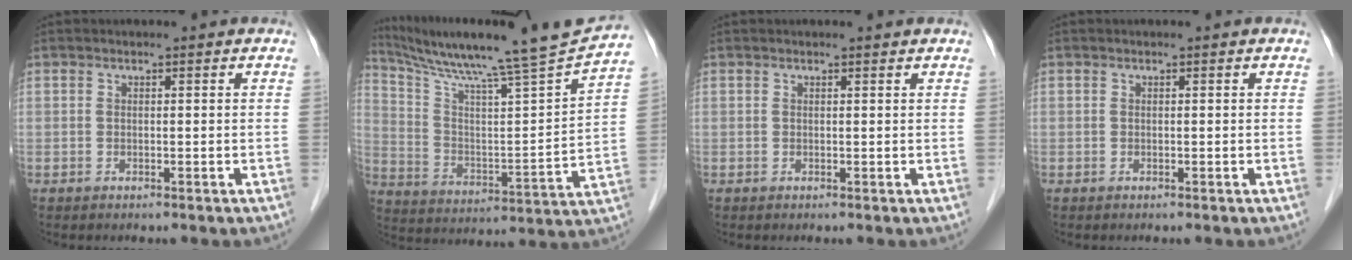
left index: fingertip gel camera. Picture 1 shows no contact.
{"total": 21.4, "force": [18.8, -2.0, 10.0], "torque": [-0.178, -0.040, 0.287]}
{"total": 0.9, "force": [0.9, -0.2, 0.2], "torque": [-0.013, -0.002, 0.011]}
{"total": 0.0}